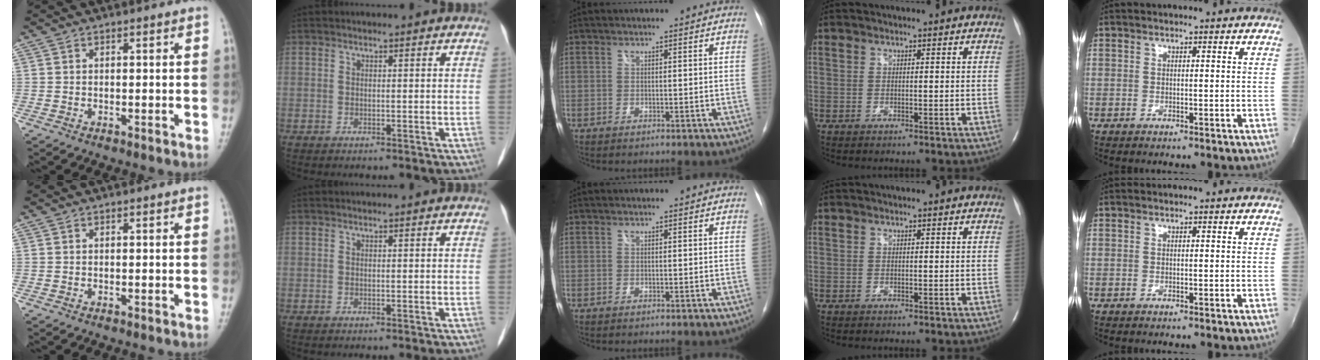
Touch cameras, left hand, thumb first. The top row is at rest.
{}